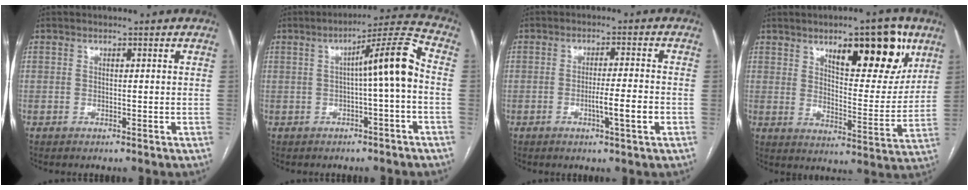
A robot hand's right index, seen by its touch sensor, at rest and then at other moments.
{"total": 8.6, "force": [-0.2, -0.2, 8.6], "torque": [-0.126, 0.027, -0.005]}
{"total": 5.2, "force": [-1.7, -0.2, 4.9], "torque": [-0.076, -0.005, -0.026]}
{"total": 14.7, "force": [8.3, 4.2, 11.4], "torque": [-0.154, -0.004, 0.125]}